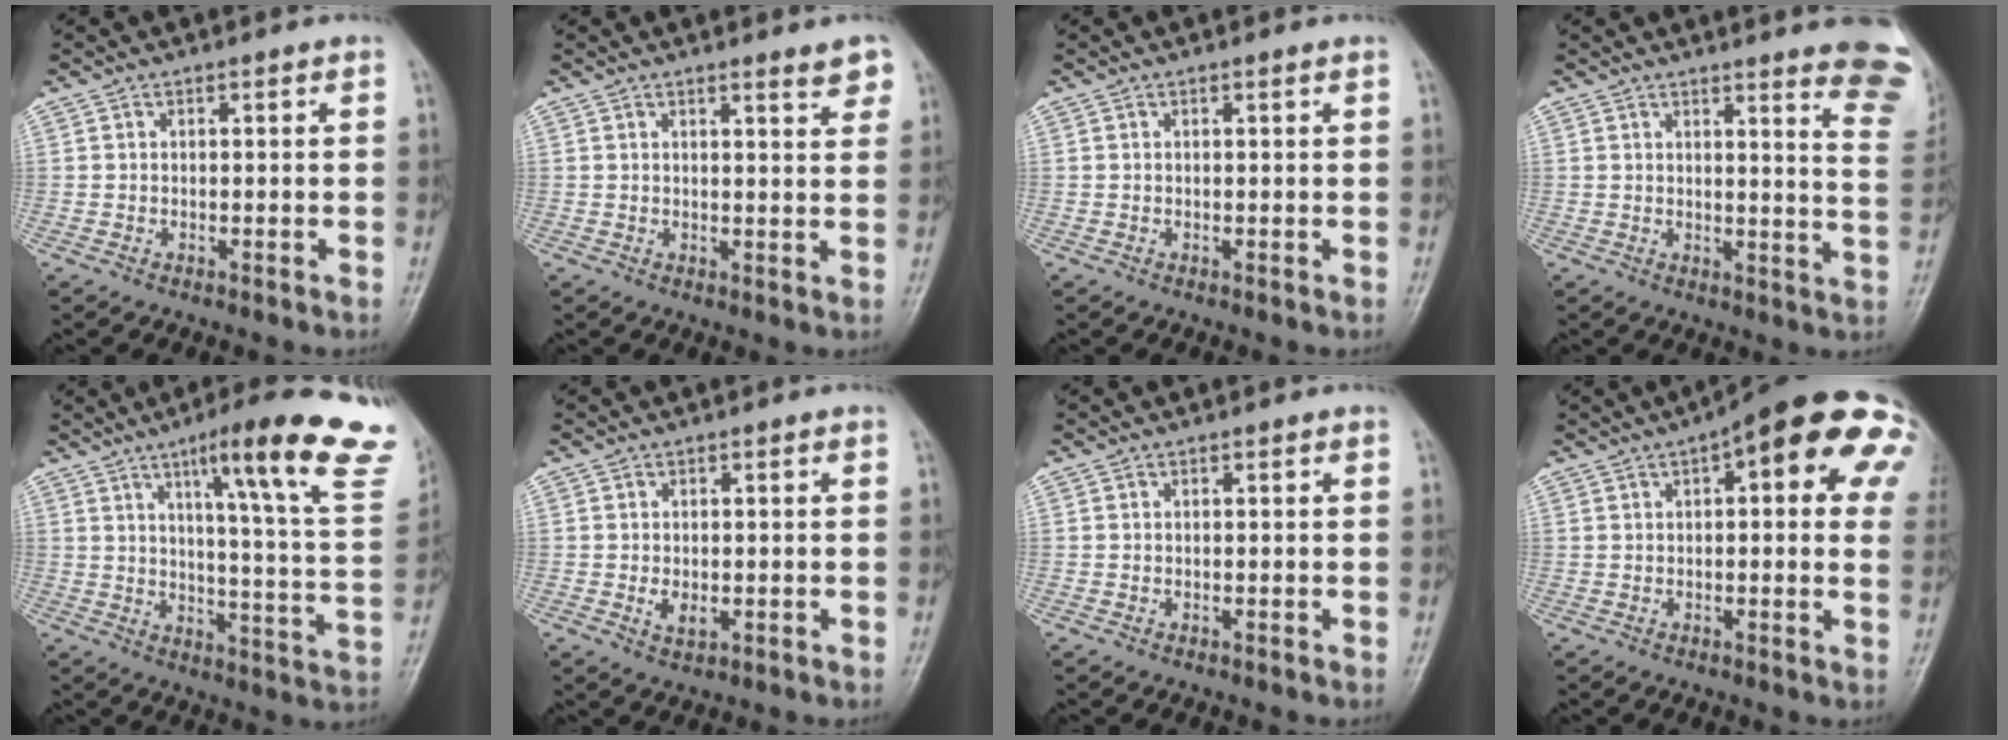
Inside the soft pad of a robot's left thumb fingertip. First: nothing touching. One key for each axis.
{"total": 3.6, "fx": 2.5, "fy": 0.8, "fz": 2.4, "tx": -0.019, "ty": -0.016, "tz": 0.030}
{"total": 0.0}
{"total": 15.1, "fx": 12.0, "fy": 1.9, "fz": 8.9, "tx": -0.077, "ty": -0.096, "tz": 0.118}
{"total": 24.2, "fx": 14.0, "fy": 3.3, "fz": 19.4, "tx": -0.243, "ty": -0.054, "tz": 0.184}
{"total": 2.8, "fx": -0.4, "fy": 1.8, "fz": 2.0, "tx": -0.030, "ty": -0.004, "tz": -0.004}
{"total": 0.0}
{"total": 20.7, "fx": 7.1, "fy": 7.0, "fz": 18.1, "tx": -0.222, "ty": 0.017, "tz": 0.081}